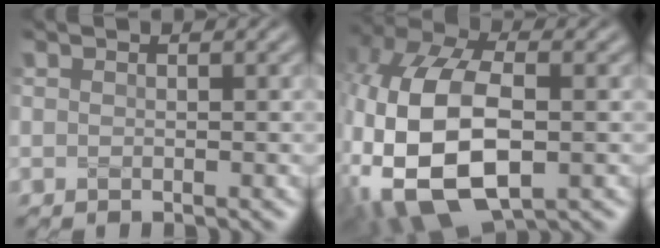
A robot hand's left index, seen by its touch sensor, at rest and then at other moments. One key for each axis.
{"total": 13.6, "fx": -1.4, "fy": 8.3, "fz": 10.7, "tx": -0.240, "ty": -0.012, "tz": -0.022}